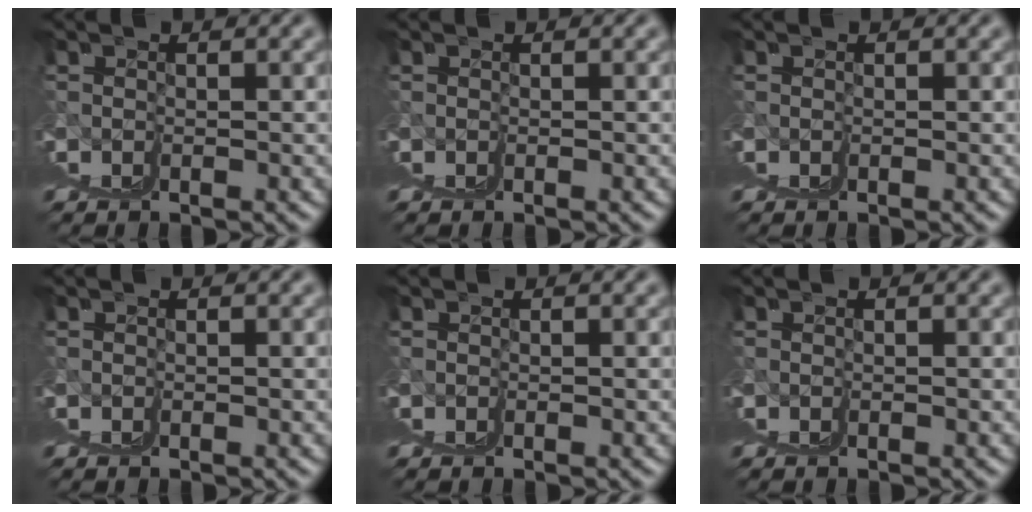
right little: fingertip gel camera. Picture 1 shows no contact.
{"total": 0.0}
{"total": 0.0}
{"total": 0.0}
{"total": 0.0}
{"total": 0.0}